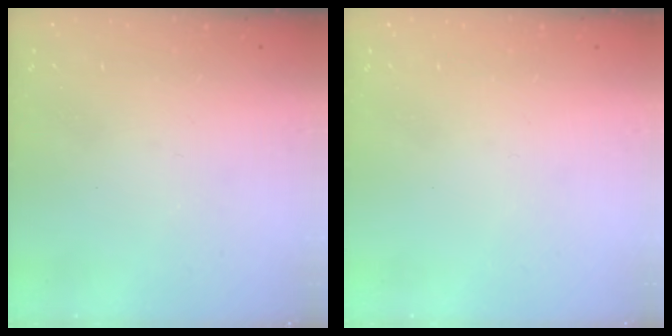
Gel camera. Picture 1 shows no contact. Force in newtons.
{"total": 0.0}